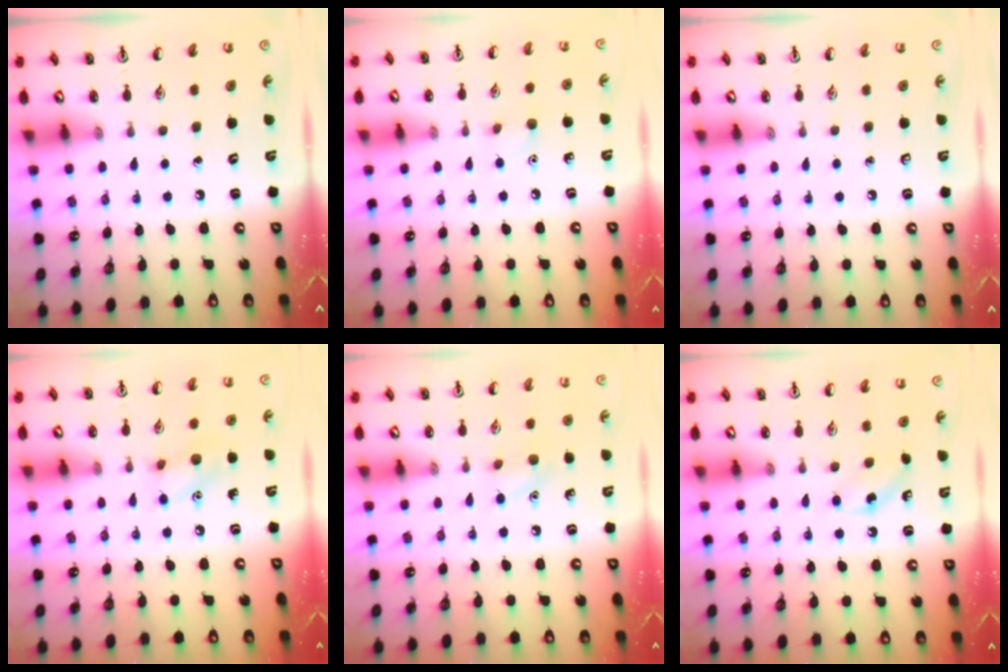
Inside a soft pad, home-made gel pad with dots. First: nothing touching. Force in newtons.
{"total": 4.7, "press": 4.4, "slide": 1.5}
{"total": 0.0}
{"total": 7.5, "press": 7.4, "slide": 1.3}
{"total": 6.8, "press": 6.6, "slide": 1.5}
{"total": 2.6, "press": 2.4, "slide": 0.8}